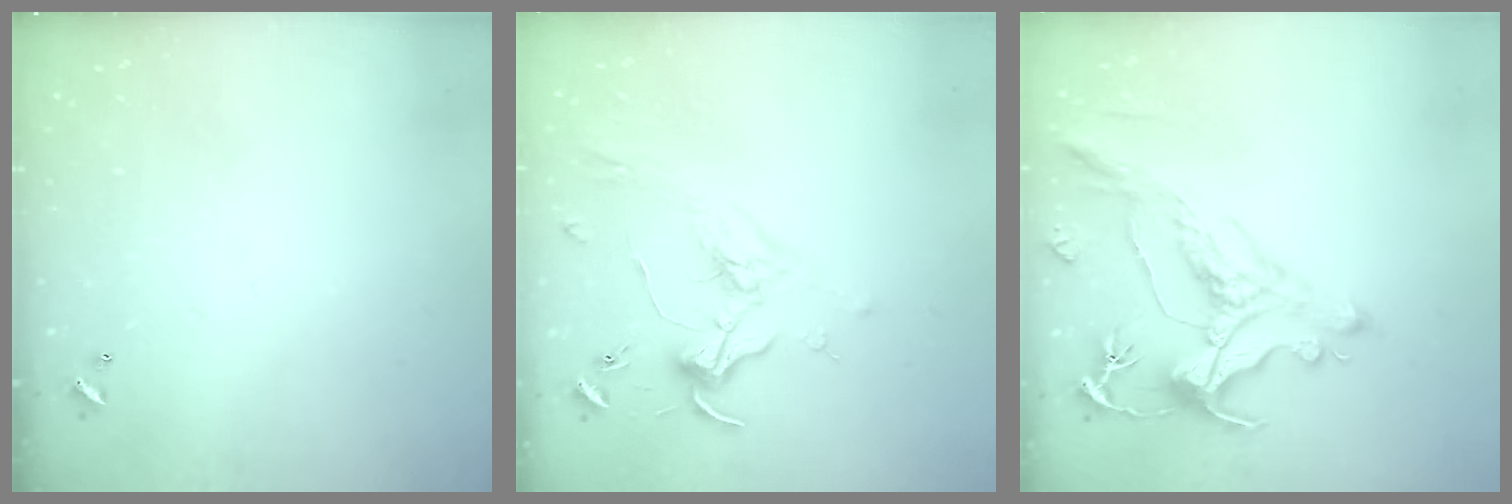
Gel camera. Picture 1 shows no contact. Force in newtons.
{"total": 1.7, "press": 1.5, "slide": 0.8}
{"total": 1.7, "press": 0.9, "slide": 1.4}